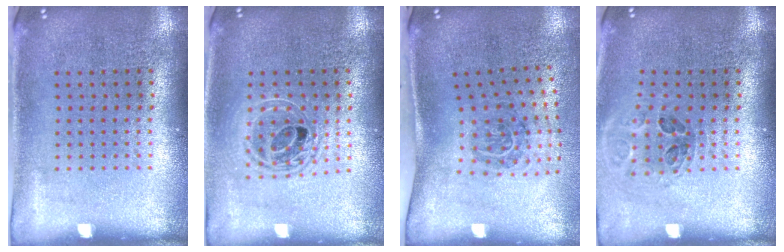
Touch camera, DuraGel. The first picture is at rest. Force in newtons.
{"total": 1.7, "press": 1.4, "slide": 0.9}
{"total": 1.9, "press": 1.2, "slide": 1.5}
{"total": 1.0, "press": 1.0, "slide": 0.1}